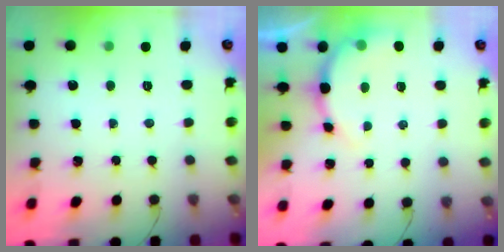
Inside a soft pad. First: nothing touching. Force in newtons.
{"total": 8.7, "press": 8.7, "slide": 0.6}